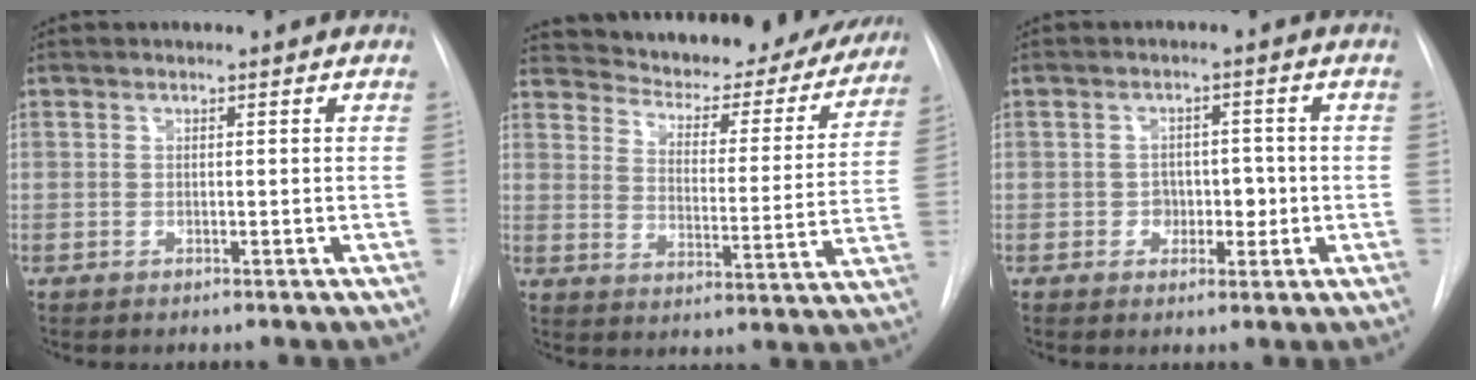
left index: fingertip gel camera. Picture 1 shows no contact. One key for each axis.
{"total": 25.7, "fx": 23.3, "fy": 6.9, "fz": 8.5, "tx": -0.134, "ty": -0.049, "tz": 0.290}
{"total": 3.6, "fx": -1.1, "fy": 2.7, "fz": 2.0, "tx": -0.017, "ty": 0.004, "tz": -0.015}